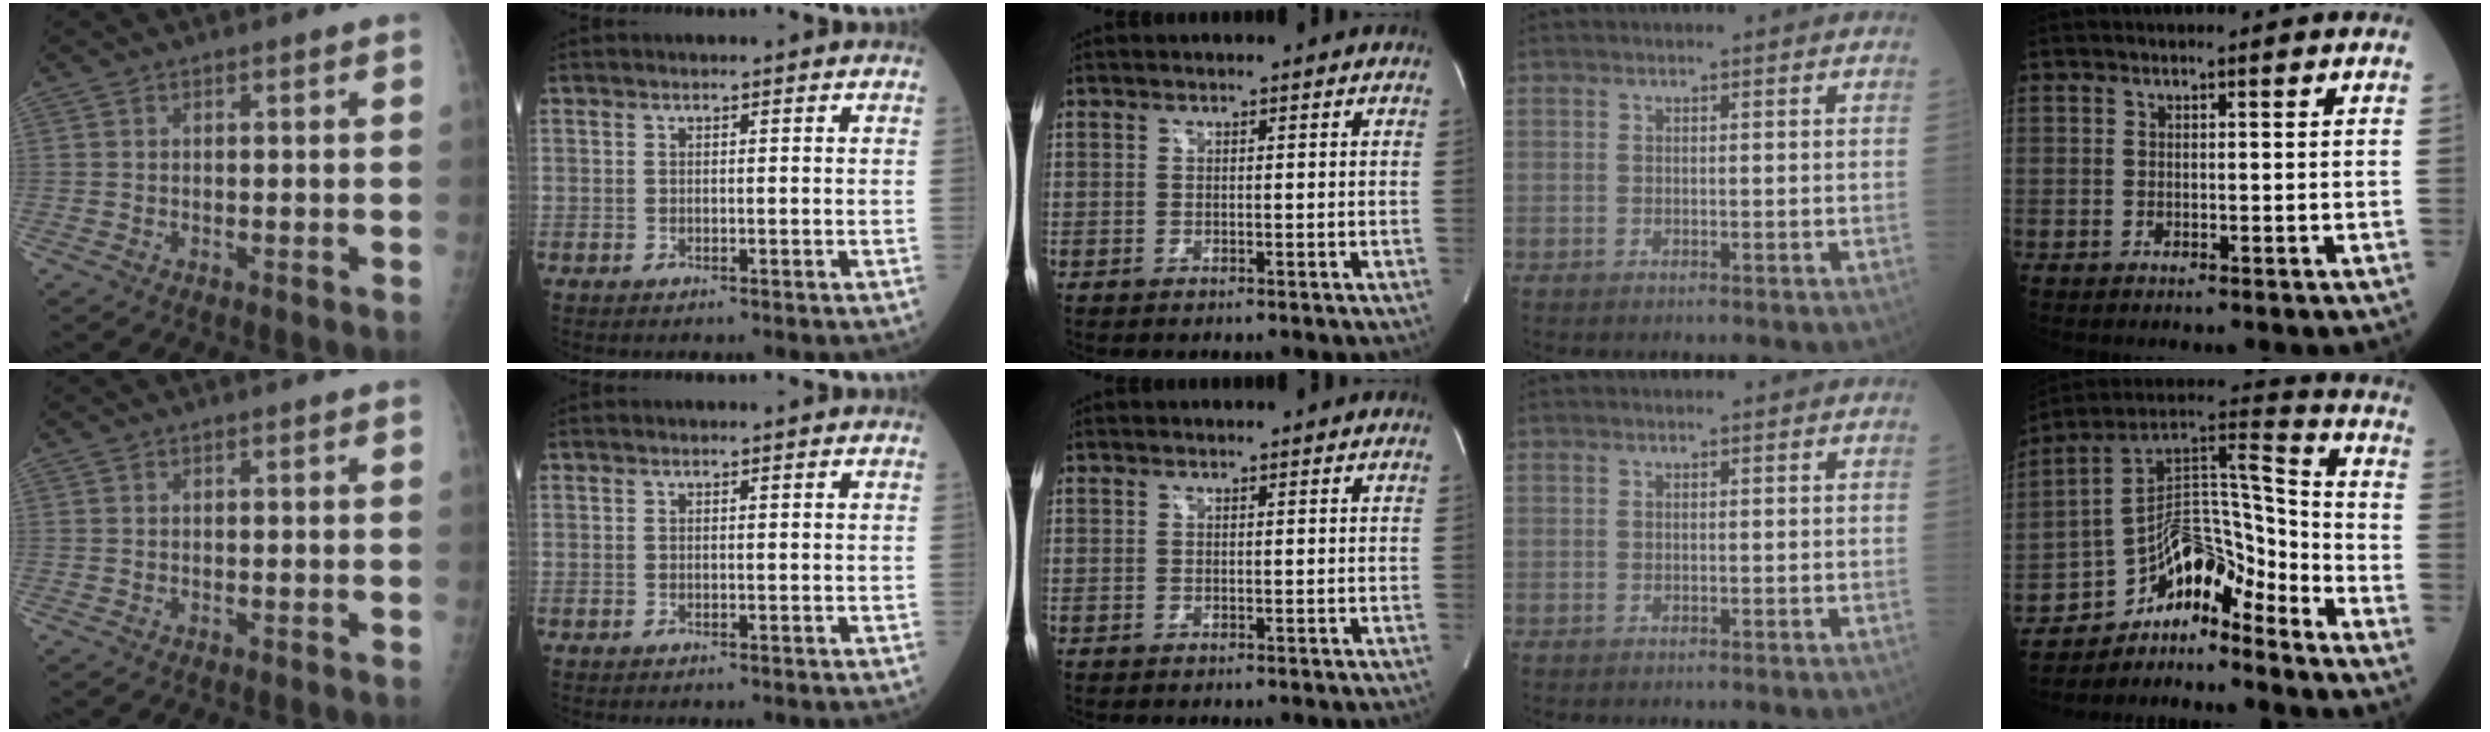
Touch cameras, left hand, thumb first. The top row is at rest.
{"little": {"total": 9.2, "force": [-8.2, 2.6, 3.3], "torque": [-0.055, 0.060, -0.146]}}